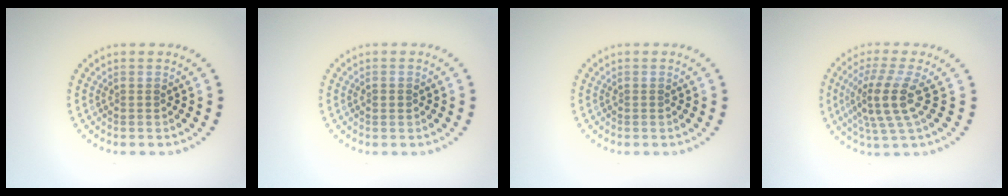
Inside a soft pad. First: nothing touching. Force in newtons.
{"total": 0.8, "press": 0.8, "slide": 0.2}
{"total": 0.0}
{"total": 4.2, "press": 3.1, "slide": 2.9}